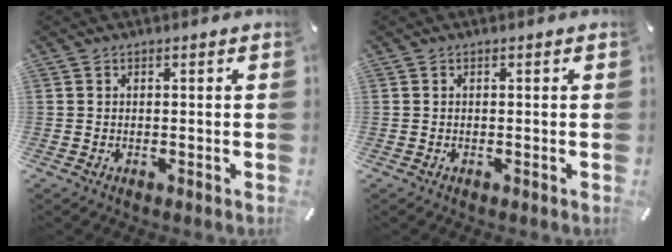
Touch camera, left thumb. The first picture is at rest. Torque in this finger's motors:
{"motor_torque": [0.07, 0.07, -0.01, -0.01, 0.00]}